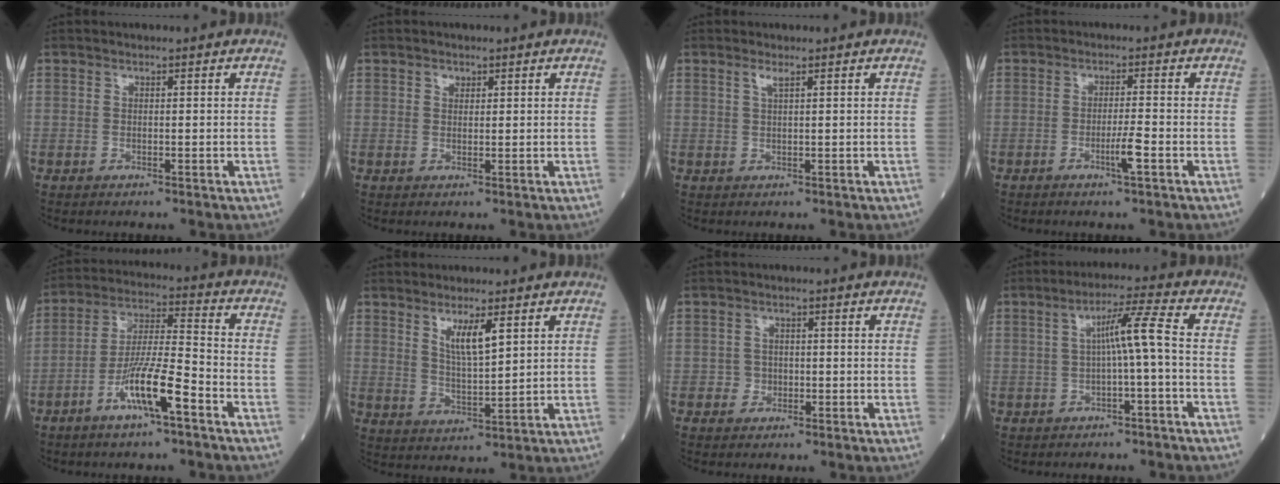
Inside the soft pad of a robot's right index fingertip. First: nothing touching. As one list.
[{"total": 1.2, "force": [0.7, 0.8, 0.5], "torque": [-0.006, -0.003, 0.011]}, {"total": 1.3, "force": [0.9, -0.1, 1.0], "torque": [-0.024, 0.001, 0.018]}, {"total": 2.8, "force": [-1.4, -0.3, 2.4], "torque": [-0.046, -0.003, -0.025]}, {"total": 10.1, "force": [-5.3, 0.7, 8.5], "torque": [-0.166, 0.000, -0.099]}, {"total": 5.6, "force": [2.9, 0.9, 4.7], "torque": [-0.089, -0.009, 0.058]}, {"total": 1.7, "force": [-0.5, 1.6, 0.3], "torque": [0.002, 0.008, -0.009]}, {"total": 5.5, "force": [-0.4, -0.6, 5.4], "torque": [-0.091, 0.018, -0.006]}]